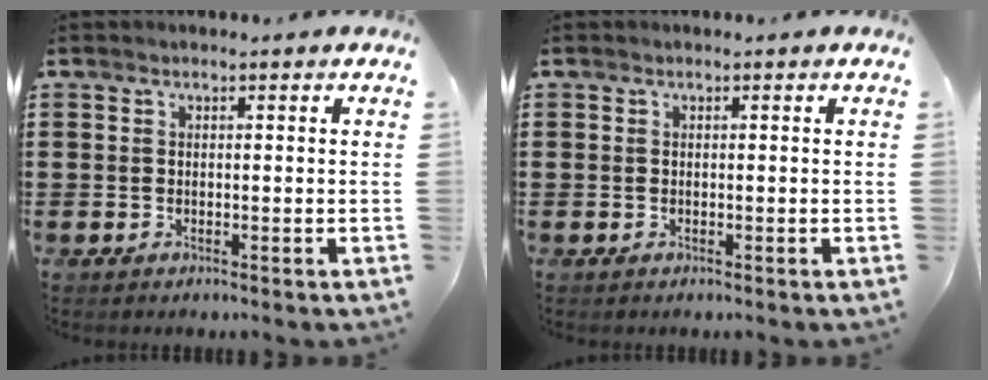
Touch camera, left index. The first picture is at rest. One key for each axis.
{"total": 0.0}